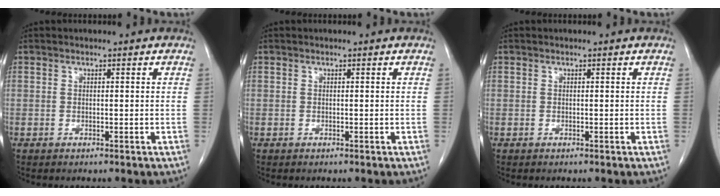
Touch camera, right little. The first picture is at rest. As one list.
[{"total": 0.0}, {"total": 0.0}]